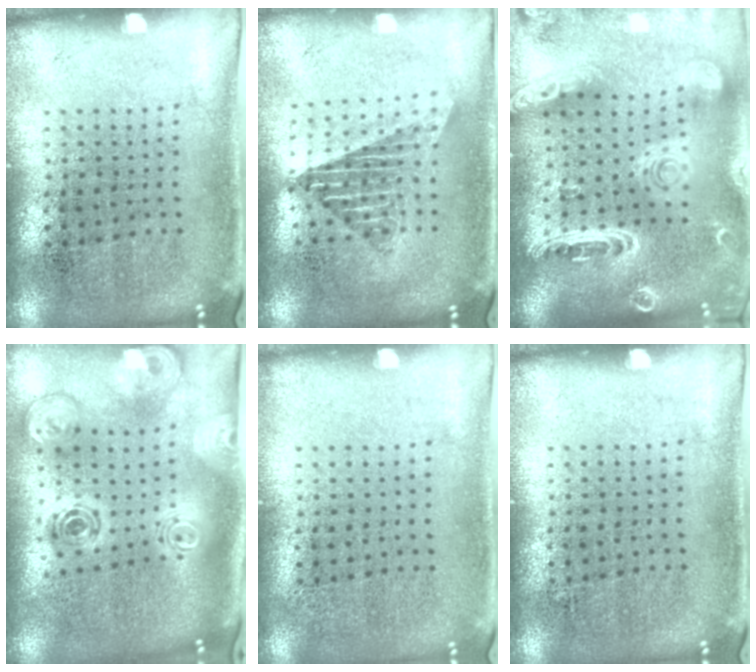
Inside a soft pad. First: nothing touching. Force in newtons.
{"total": 1.6, "press": 1.4, "slide": 0.9}
{"total": 2.7, "press": 2.3, "slide": 1.3}
{"total": 2.1, "press": 1.8, "slide": 1.1}
{"total": 0.0}
{"total": 0.0}